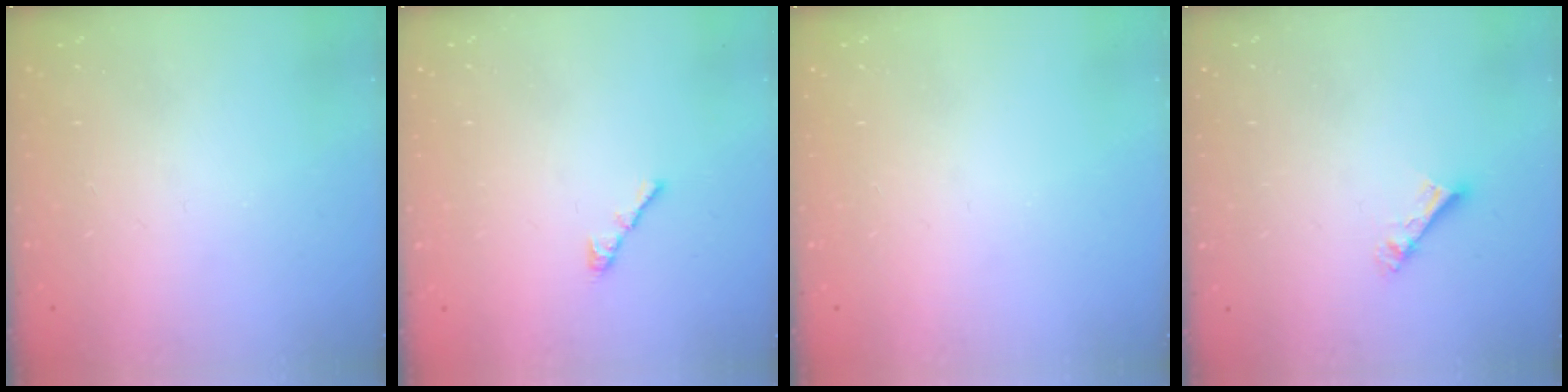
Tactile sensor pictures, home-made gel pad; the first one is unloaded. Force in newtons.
{"total": 3.0, "press": 2.9, "slide": 0.8}
{"total": 0.0}
{"total": 4.6, "press": 4.6, "slide": 0.4}